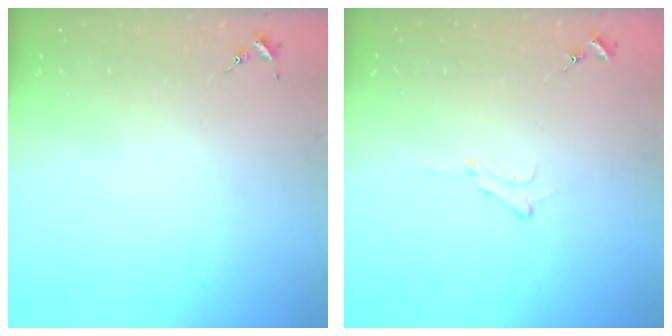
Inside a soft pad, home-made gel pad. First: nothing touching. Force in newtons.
{"total": 5.1, "press": 5.0, "slide": 0.6}